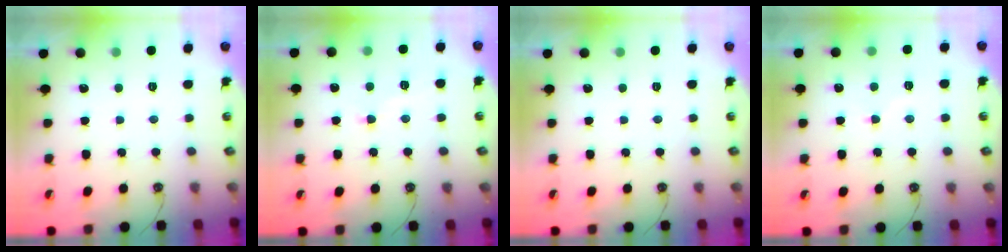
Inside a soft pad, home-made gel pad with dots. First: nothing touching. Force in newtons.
{"total": 1.6, "press": 1.5, "slide": 0.6}
{"total": 0.0}
{"total": 3.9, "press": 3.9, "slide": 0.4}